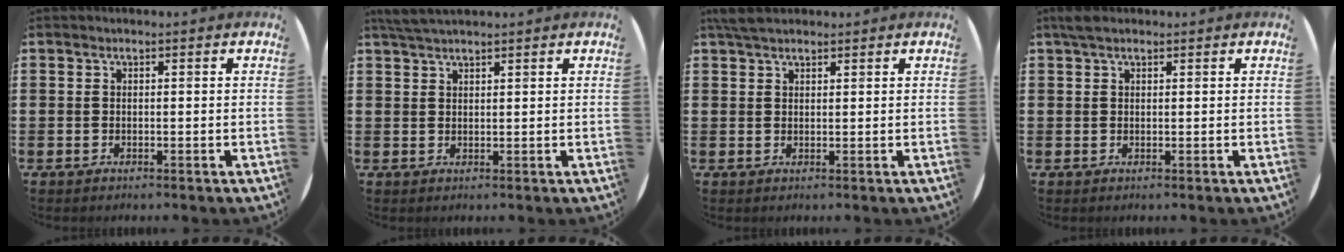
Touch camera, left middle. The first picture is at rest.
{"total": 2.6, "force": [2.4, 0.3, 1.0], "torque": [-0.023, 0.003, 0.044]}
{"total": 3.0, "force": [2.5, 1.0, 1.3], "torque": [-0.023, 0.003, 0.046]}
{"total": 1.6, "force": [1.3, 0.7, 0.8], "torque": [-0.018, 0.006, 0.023]}